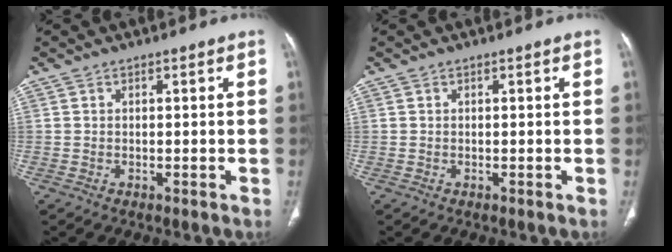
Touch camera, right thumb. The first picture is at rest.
{"total": 0.0}